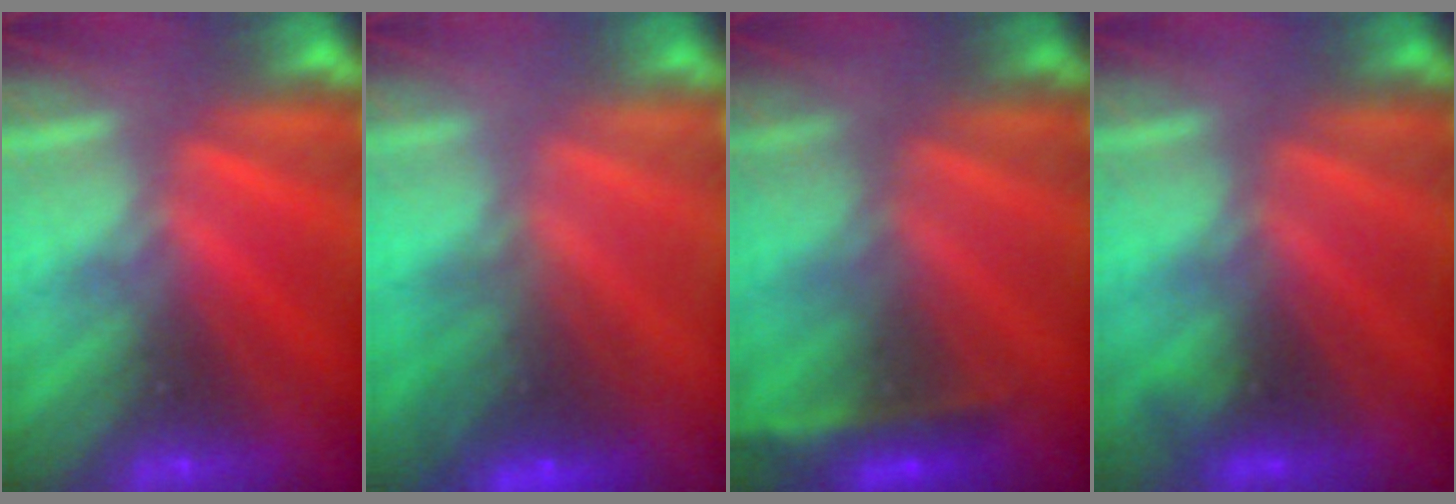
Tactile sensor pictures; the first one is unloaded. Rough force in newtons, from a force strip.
{"total": 2.7}
{"total": 2.4}
{"total": 1.9}